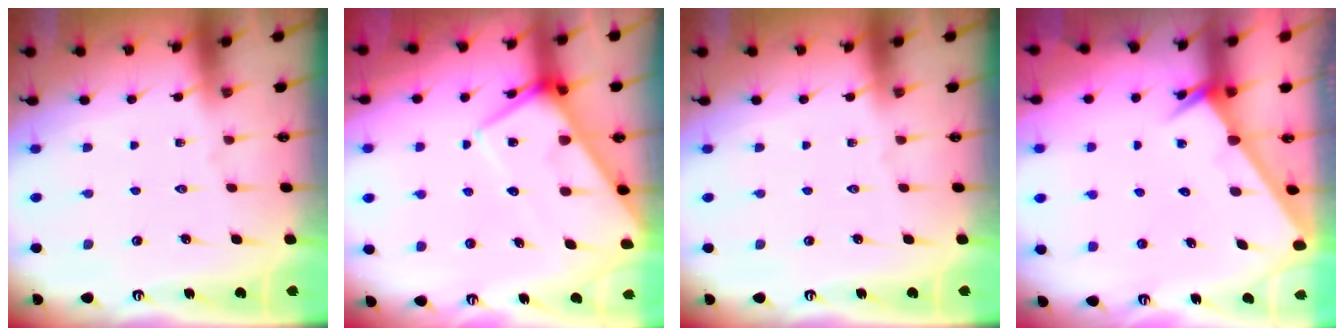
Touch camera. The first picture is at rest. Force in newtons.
{"total": 10.0, "press": 10.0, "slide": 0.8}
{"total": 0.0}
{"total": 2.6, "press": 2.6, "slide": 0.0}